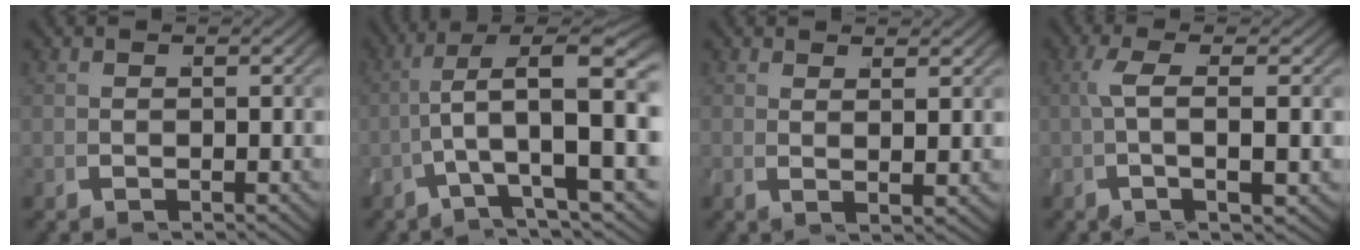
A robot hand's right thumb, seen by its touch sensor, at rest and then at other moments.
{"total": 9.4, "force": [0.8, 4.2, 8.3], "torque": [-0.141, -0.026, 0.024]}
{"total": 2.1, "force": [1.6, 0.0, 1.4], "torque": [-0.029, 0.002, 0.029]}
{"total": 3.8, "force": [1.1, 0.1, 3.6], "torque": [-0.082, 0.007, 0.020]}